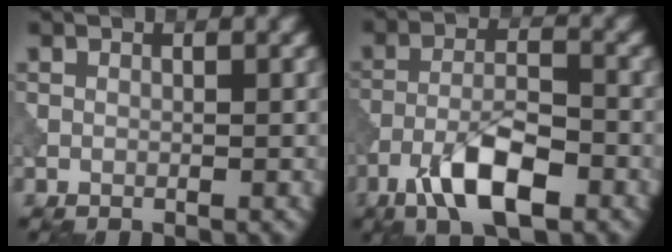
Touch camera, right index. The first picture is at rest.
{"total": 6.9, "force": [-3.9, 2.3, 5.2], "torque": [-0.096, 0.005, -0.076]}